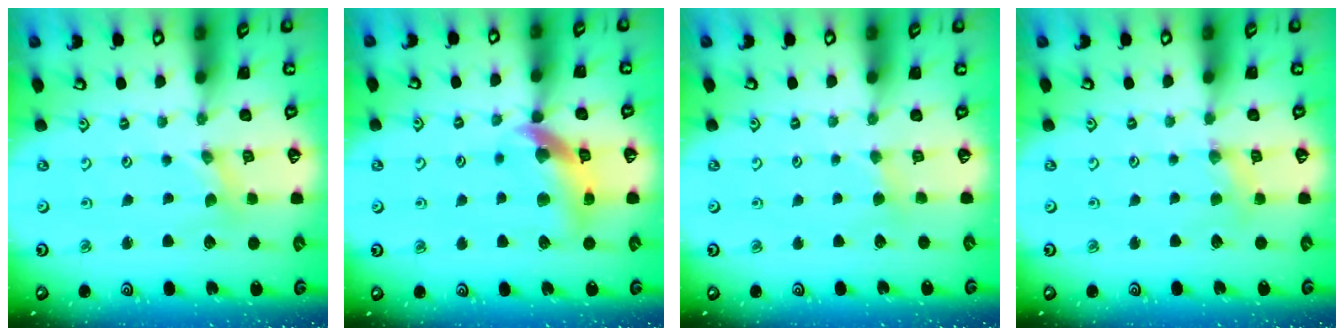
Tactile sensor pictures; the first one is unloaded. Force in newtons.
{"total": 13.8, "press": 13.7, "slide": 1.9}
{"total": 2.3, "press": 2.3, "slide": 0.3}
{"total": 2.3, "press": 2.3, "slide": 0.3}